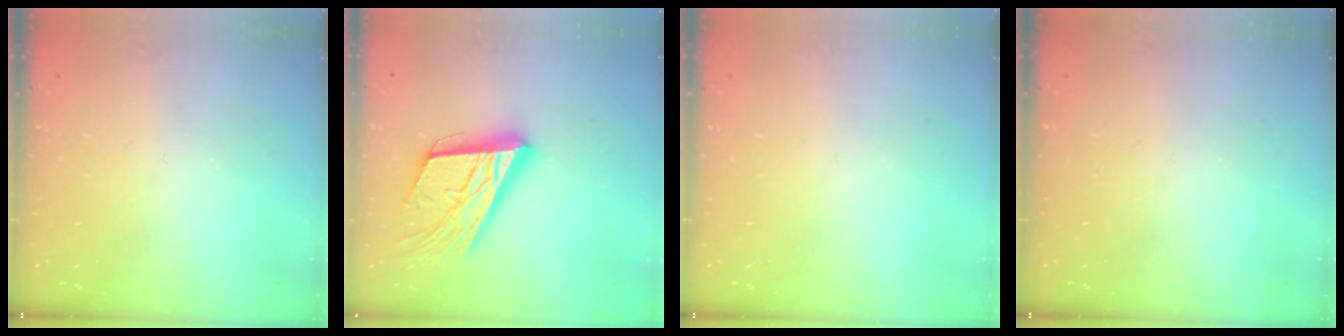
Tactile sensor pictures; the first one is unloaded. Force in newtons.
{"total": 22.7, "press": 22.3, "slide": 4.0}
{"total": 0.0}
{"total": 0.0}